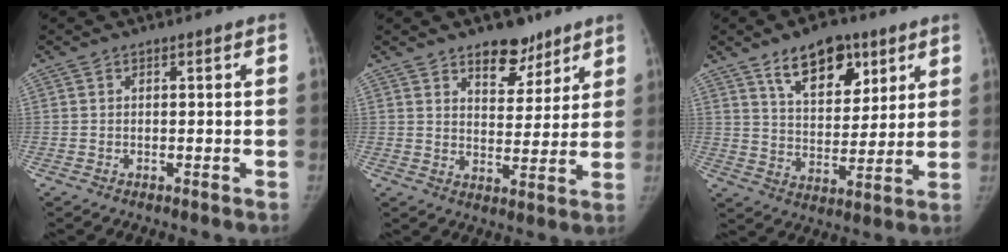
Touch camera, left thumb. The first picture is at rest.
{"total": 8.8, "force": [6.3, 4.8, 3.9], "torque": [-0.020, -0.039, 0.097]}
{"total": 14.0, "force": [8.1, 7.7, 8.4], "torque": [-0.089, -0.043, 0.136]}